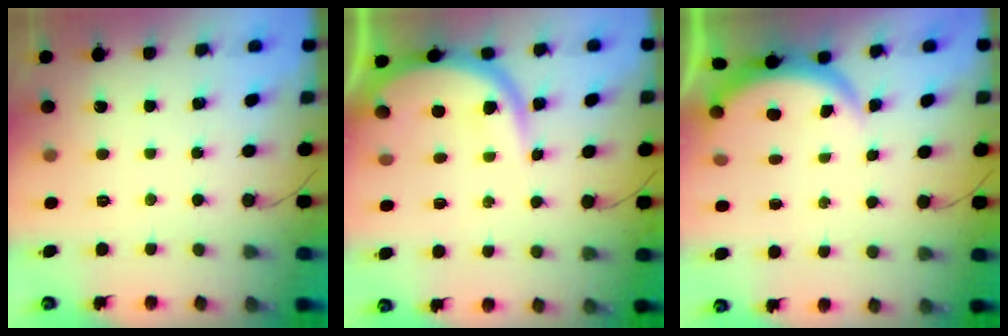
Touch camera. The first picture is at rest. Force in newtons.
{"total": 9.6, "press": 9.6, "slide": 1.1}
{"total": 3.9, "press": 3.9, "slide": 0.2}